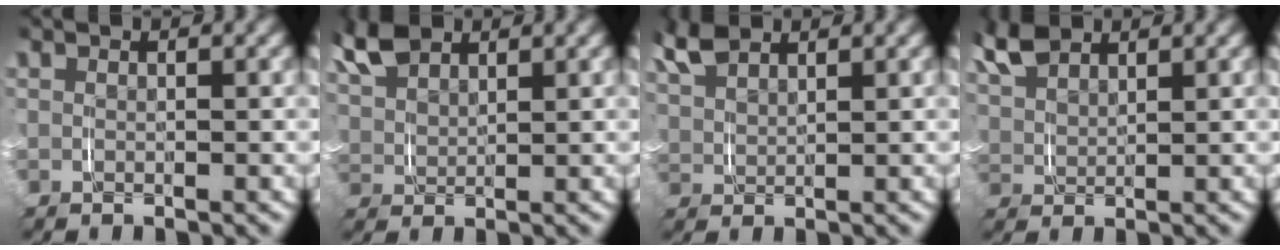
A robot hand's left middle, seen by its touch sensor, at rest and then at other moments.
{"total": 4.6, "force": [2.8, 2.6, 2.6], "torque": [-0.079, -0.004, 0.059]}
{"total": 3.4, "force": [2.5, 1.5, 1.7], "torque": [-0.055, 0.000, 0.053]}
{"total": 4.1, "force": [2.7, 2.1, 2.2], "torque": [-0.071, -0.003, 0.057]}